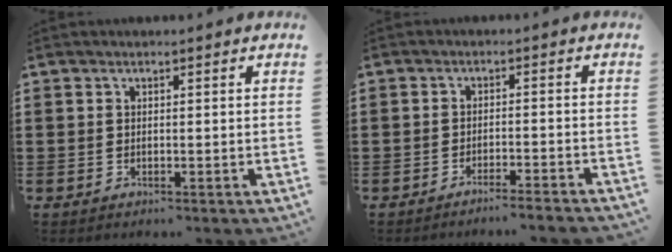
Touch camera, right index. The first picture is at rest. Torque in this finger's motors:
{"motor_torque": [-0.01, 1.05, -0.61, 0.00]}